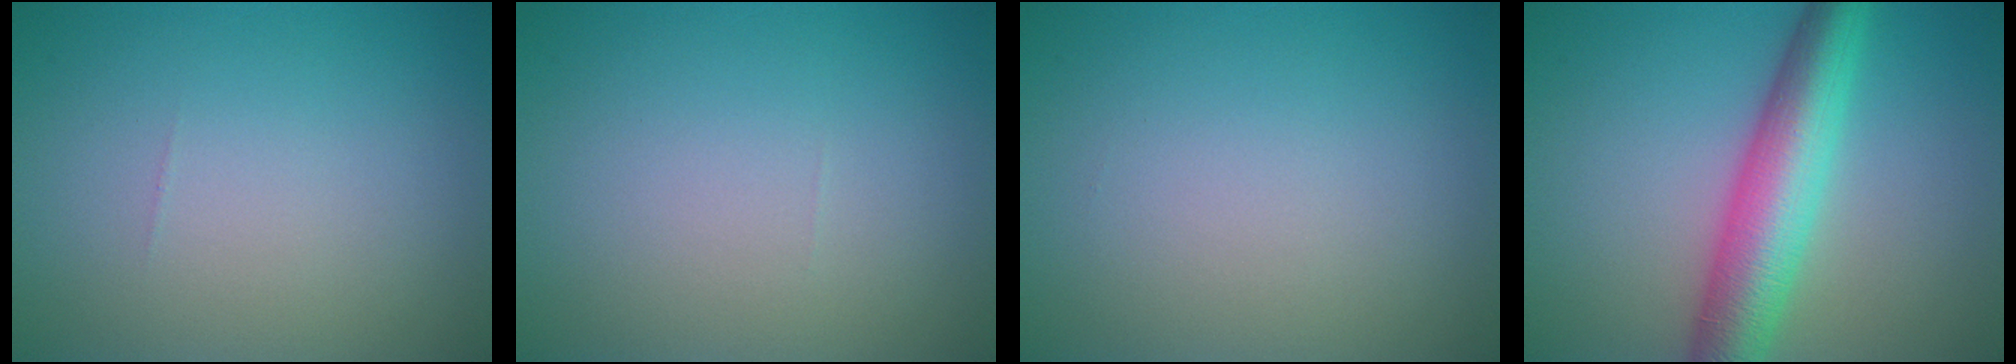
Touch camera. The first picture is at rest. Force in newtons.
{"total": 0.0}
{"total": 0.0}
{"total": 7.4, "press": 7.4, "slide": 0.0}